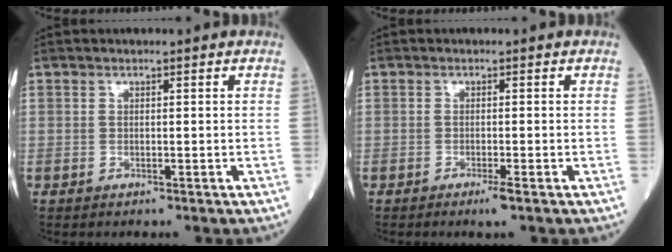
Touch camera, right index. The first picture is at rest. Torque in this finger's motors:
{"motor_torque": [0.14, -0.09, 0.11, 0.03]}